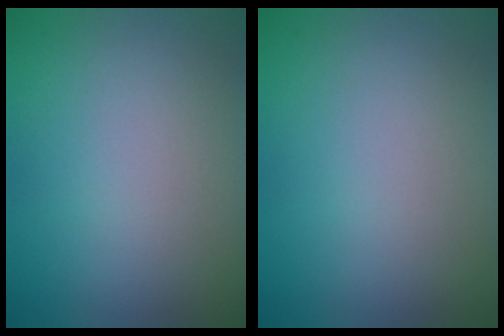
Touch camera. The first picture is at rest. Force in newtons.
{"total": 0.0}